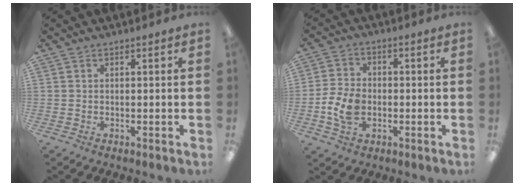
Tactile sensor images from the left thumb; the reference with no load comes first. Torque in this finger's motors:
{"motor_torque": [-0.24, 0.85, 0.05, 0.02, 0.05]}